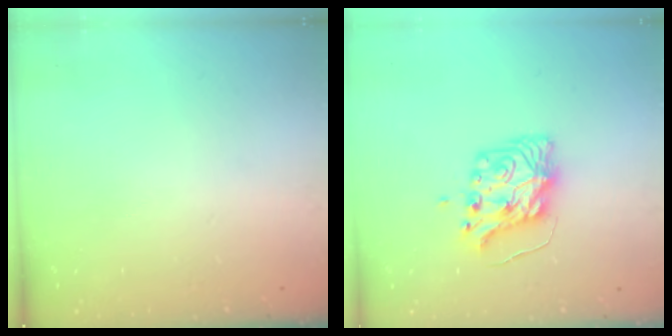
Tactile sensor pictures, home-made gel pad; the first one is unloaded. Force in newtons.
{"total": 8.9, "press": 8.9, "slide": 0.3}